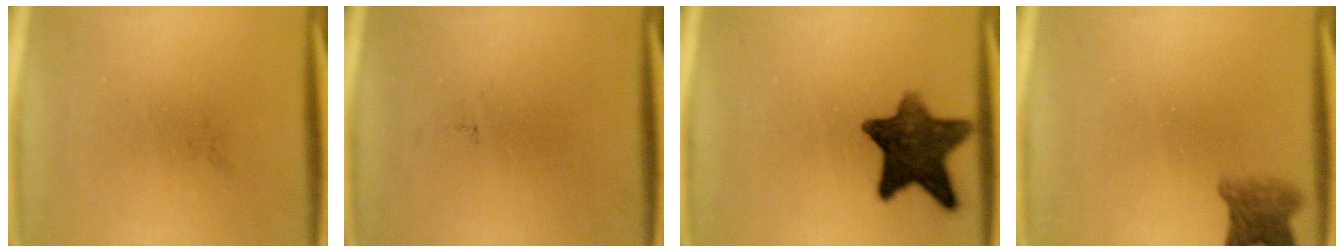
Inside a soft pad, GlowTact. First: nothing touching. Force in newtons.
{"total": 0.0}
{"total": 11.5}
{"total": 4.1}